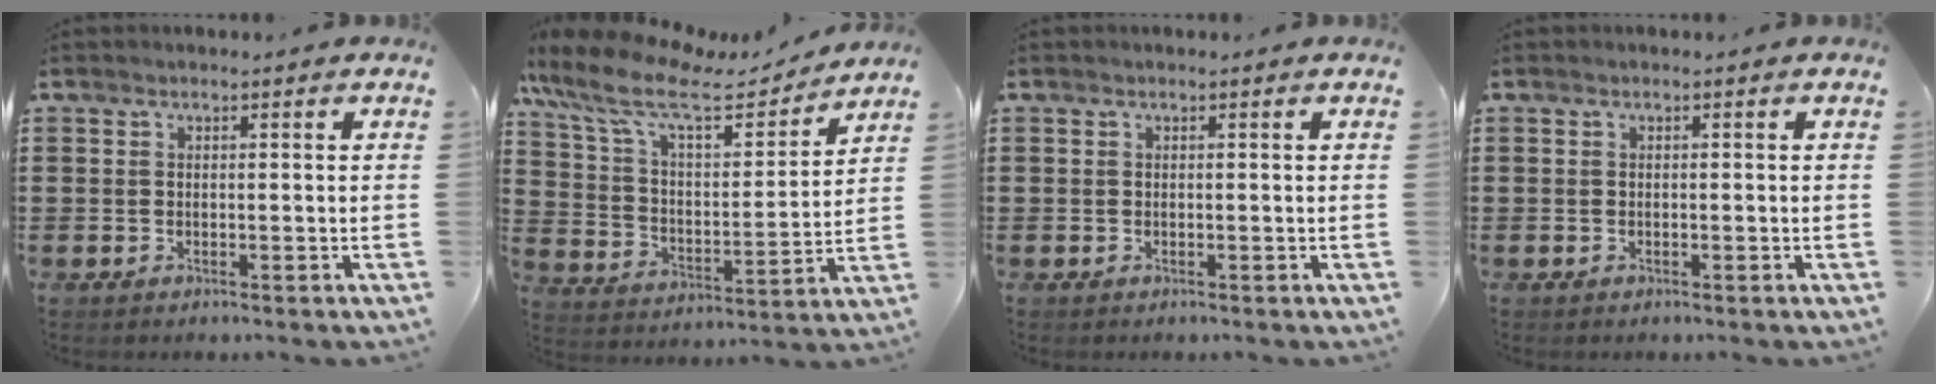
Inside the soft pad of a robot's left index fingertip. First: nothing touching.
{"total": 12.0, "force": [9.2, 3.5, 6.8], "torque": [-0.174, -0.042, 0.155]}
{"total": 0.0}
{"total": 0.0}